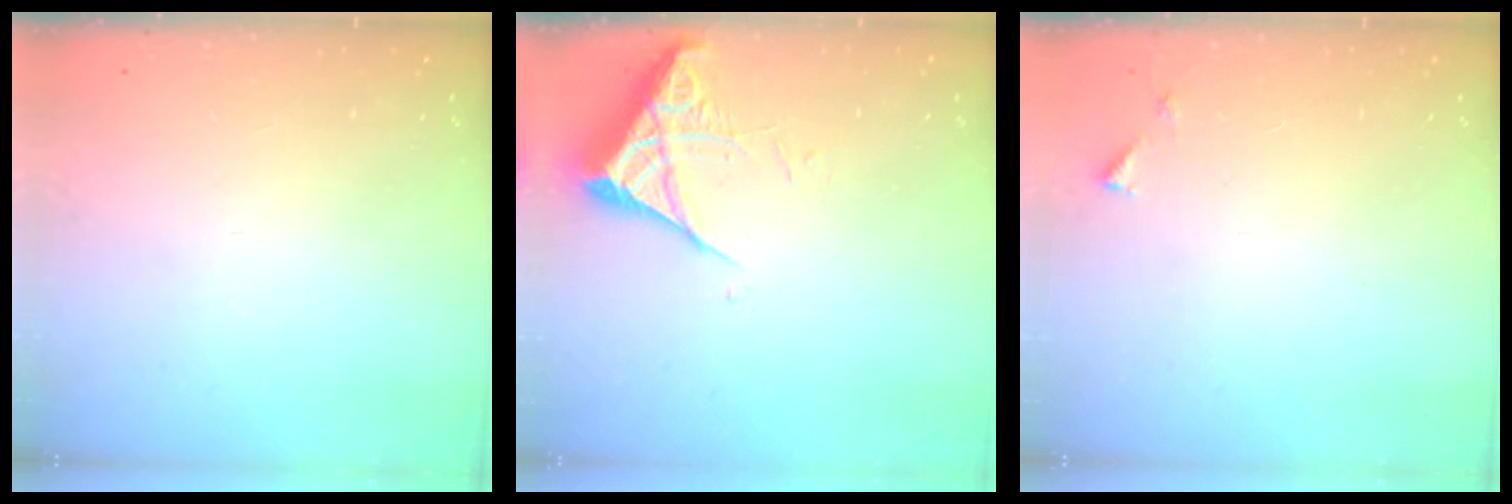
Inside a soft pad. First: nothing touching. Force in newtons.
{"total": 5.4, "press": 5.3, "slide": 0.6}
{"total": 3.2, "press": 3.2, "slide": 0.3}